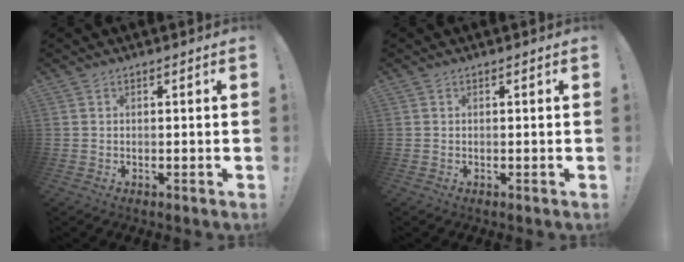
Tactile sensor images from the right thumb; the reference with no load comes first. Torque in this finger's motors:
{"motor_torque": [0.00, 0.00, 0.00, 0.00, 0.01]}